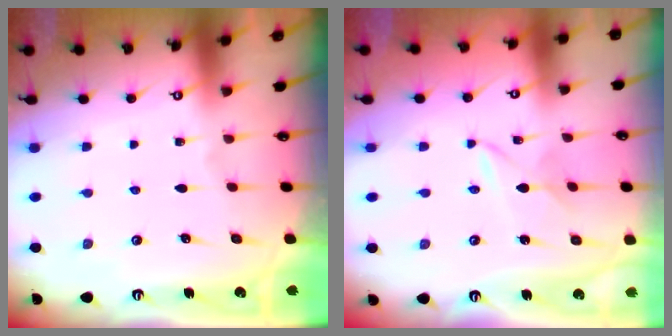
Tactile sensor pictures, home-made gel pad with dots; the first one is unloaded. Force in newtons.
{"total": 3.0, "press": 3.0, "slide": 0.1}